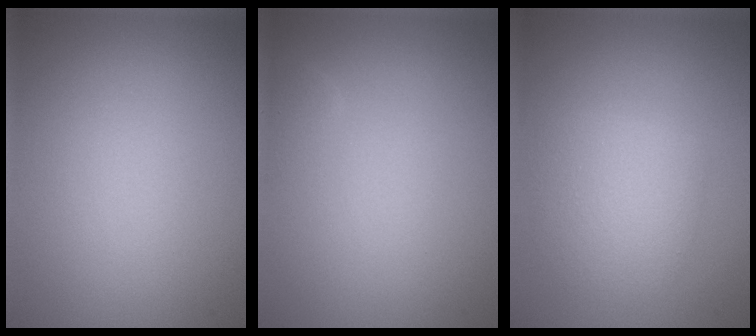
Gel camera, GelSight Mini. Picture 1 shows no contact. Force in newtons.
{"total": 1.2, "press": 1.2, "slide": 0.0}
{"total": 2.9, "press": 2.9, "slide": 0.0}